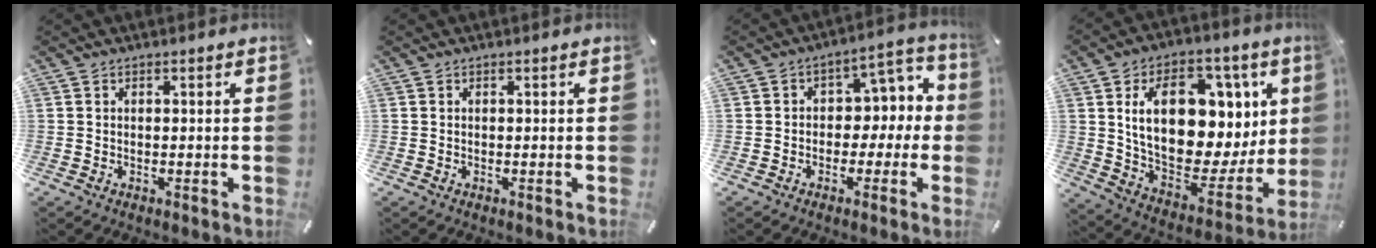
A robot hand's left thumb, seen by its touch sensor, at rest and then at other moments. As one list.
[{"total": 0.0}, {"total": 8.4, "force": [-0.2, 6.9, 4.7], "torque": [-0.051, 0.006, -0.009]}, {"total": 22.2, "force": [6.3, 14.3, 15.7], "torque": [-0.252, -0.042, 0.110]}]